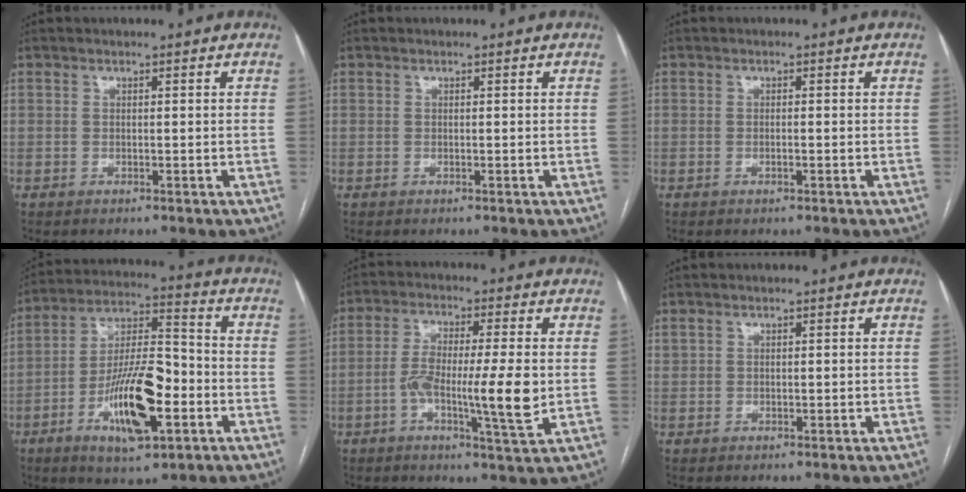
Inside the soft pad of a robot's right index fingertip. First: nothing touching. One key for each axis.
{"total": 0.0}
{"total": 0.6, "fx": -0.2, "fy": 0.1, "fz": 0.6, "tx": -0.011, "ty": 0.000, "tz": -0.002}
{"total": 15.2, "fx": -5.2, "fy": 4.3, "fz": 13.6, "tx": -0.251, "ty": 0.002, "tz": -0.085}
{"total": 10.5, "fx": -1.5, "fy": 0.8, "fz": 10.4, "tx": -0.182, "ty": -0.004, "tz": -0.030}
{"total": 0.8, "fx": 0.6, "fy": 0.4, "fz": 0.3, "tx": -0.003, "ty": 0.003, "tz": 0.014}